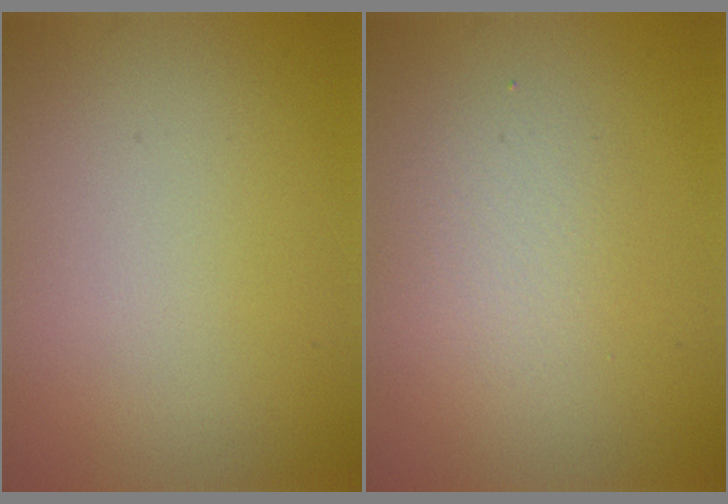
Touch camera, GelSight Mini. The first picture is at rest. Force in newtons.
{"total": 2.2, "press": 2.1, "slide": 0.2}